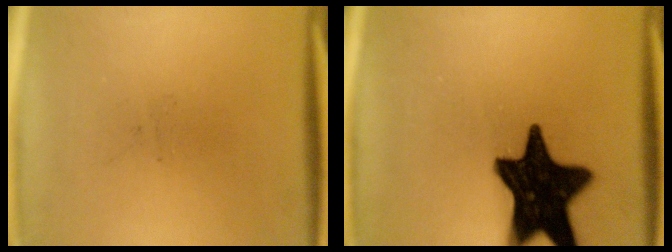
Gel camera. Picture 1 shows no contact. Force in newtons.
{"total": 19.2}